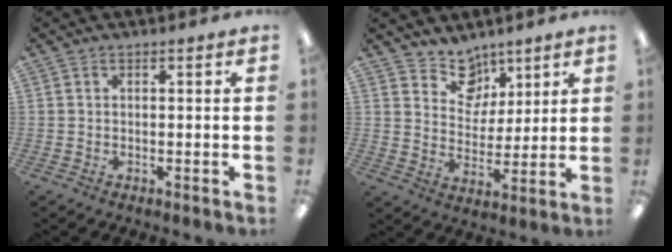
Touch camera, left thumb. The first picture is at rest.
{"total": 9.5, "force": [7.0, 6.3, 1.2], "torque": [-0.013, -0.059, 0.133]}